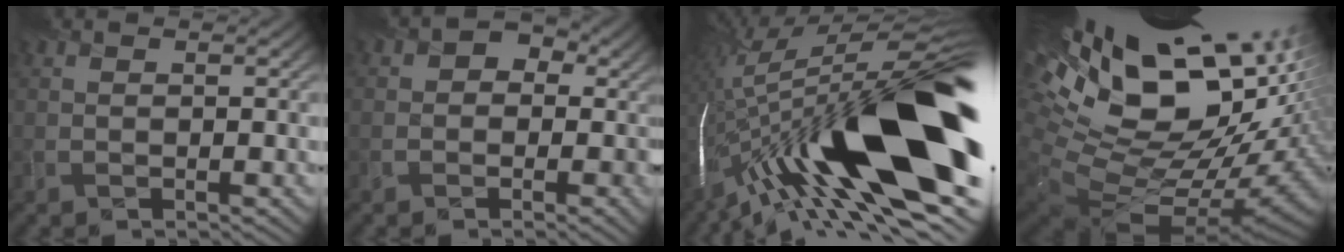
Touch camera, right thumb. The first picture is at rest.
{"total": 5.5, "force": [-0.4, 4.8, 2.7], "torque": [-0.020, 0.006, -0.026]}
{"total": 21.2, "force": [-6.8, 6.3, 19.1], "torque": [-0.332, -0.033, -0.117]}
{"total": 20.8, "force": [8.1, 11.2, 15.5], "torque": [-0.294, 0.025, 0.179]}